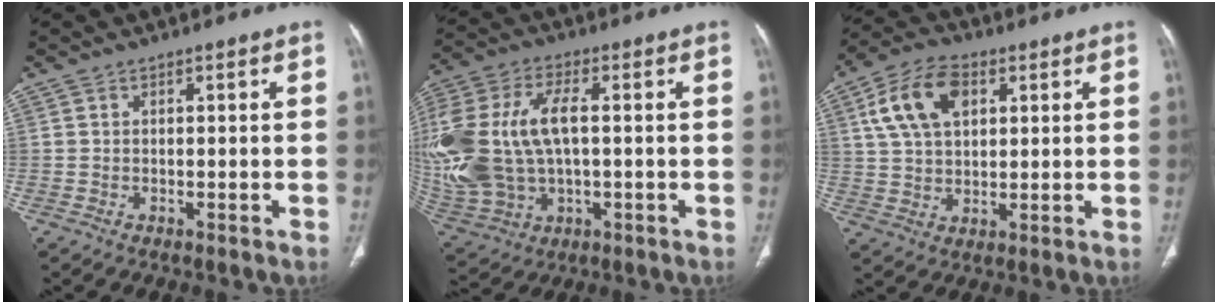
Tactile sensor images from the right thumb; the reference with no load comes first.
{"total": 24.9, "force": [1.0, 14.7, 20.1], "torque": [-0.491, 0.010, 0.036]}
{"total": 12.2, "force": [4.4, 7.6, 8.5], "torque": [-0.151, 0.004, 0.080]}